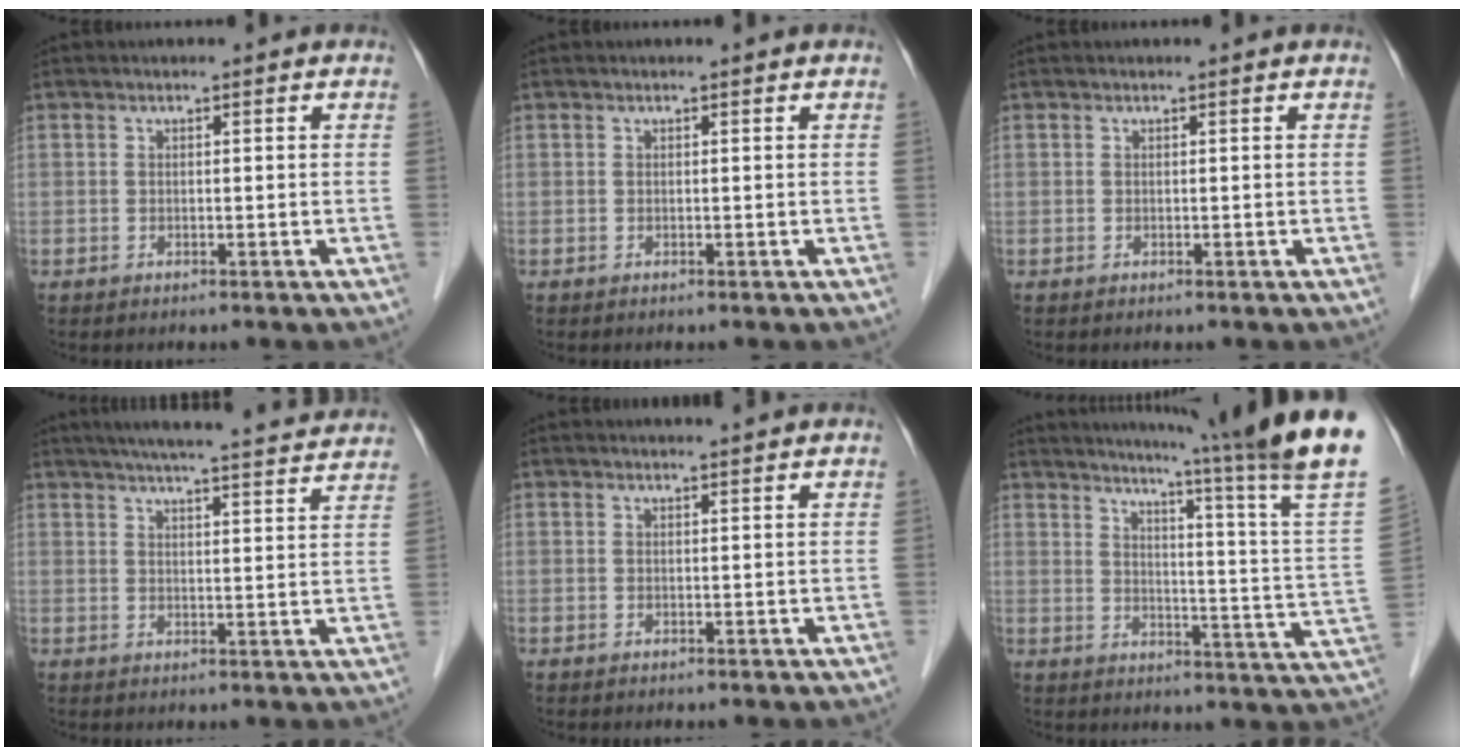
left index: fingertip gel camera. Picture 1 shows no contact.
{"total": 0.0}
{"total": 0.0}
{"total": 20.0, "force": [18.3, 0.8, 7.9], "torque": [-0.118, 0.006, 0.231]}
{"total": 2.8, "force": [2.6, -0.5, 0.7], "torque": [-0.011, 0.008, 0.033]}
{"total": 22.5, "force": [17.8, -3.5, 13.3], "torque": [-0.196, -0.081, 0.217]}